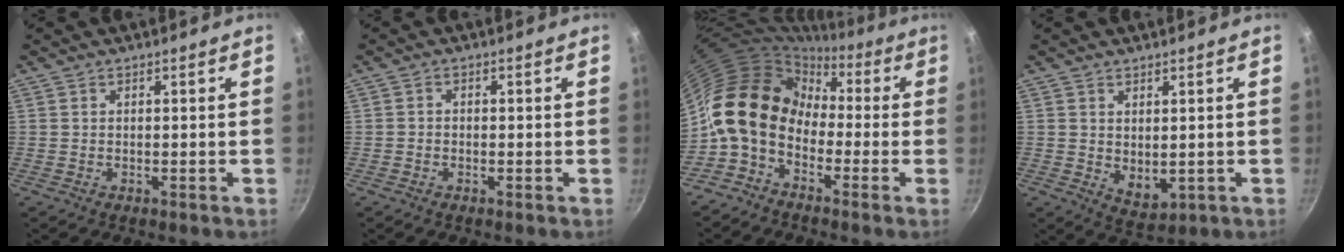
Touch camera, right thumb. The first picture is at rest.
{"total": 1.2, "force": [-0.5, 1.0, 0.6], "torque": [-0.012, 0.006, -0.012]}
{"total": 14.2, "force": [-1.7, 10.3, 9.6], "torque": [-0.152, 0.039, -0.056]}
{"total": 4.7, "force": [0.8, 3.0, 3.6], "torque": [-0.045, -0.018, 0.023]}